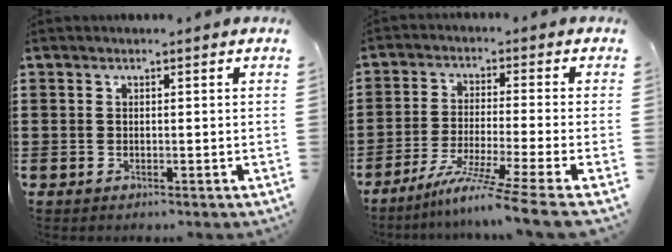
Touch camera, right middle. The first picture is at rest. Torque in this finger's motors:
{"motor_torque": [1.58, -0.56, 0.39, 0.17]}